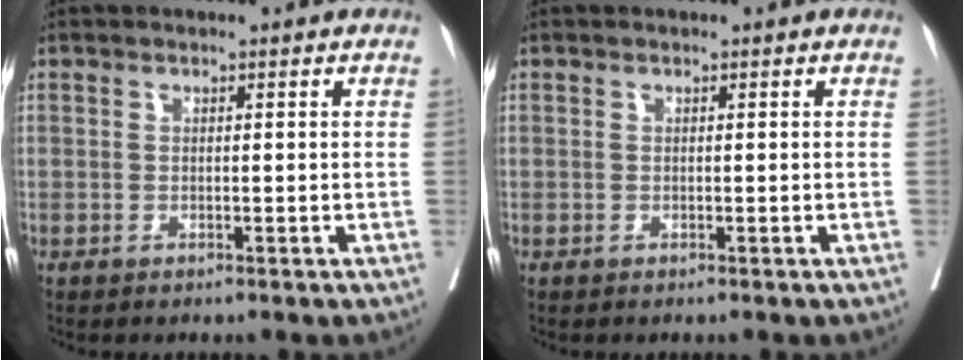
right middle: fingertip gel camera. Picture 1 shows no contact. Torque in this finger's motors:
{"motor_torque": [0.05, -0.02, 0.03, 0.00]}